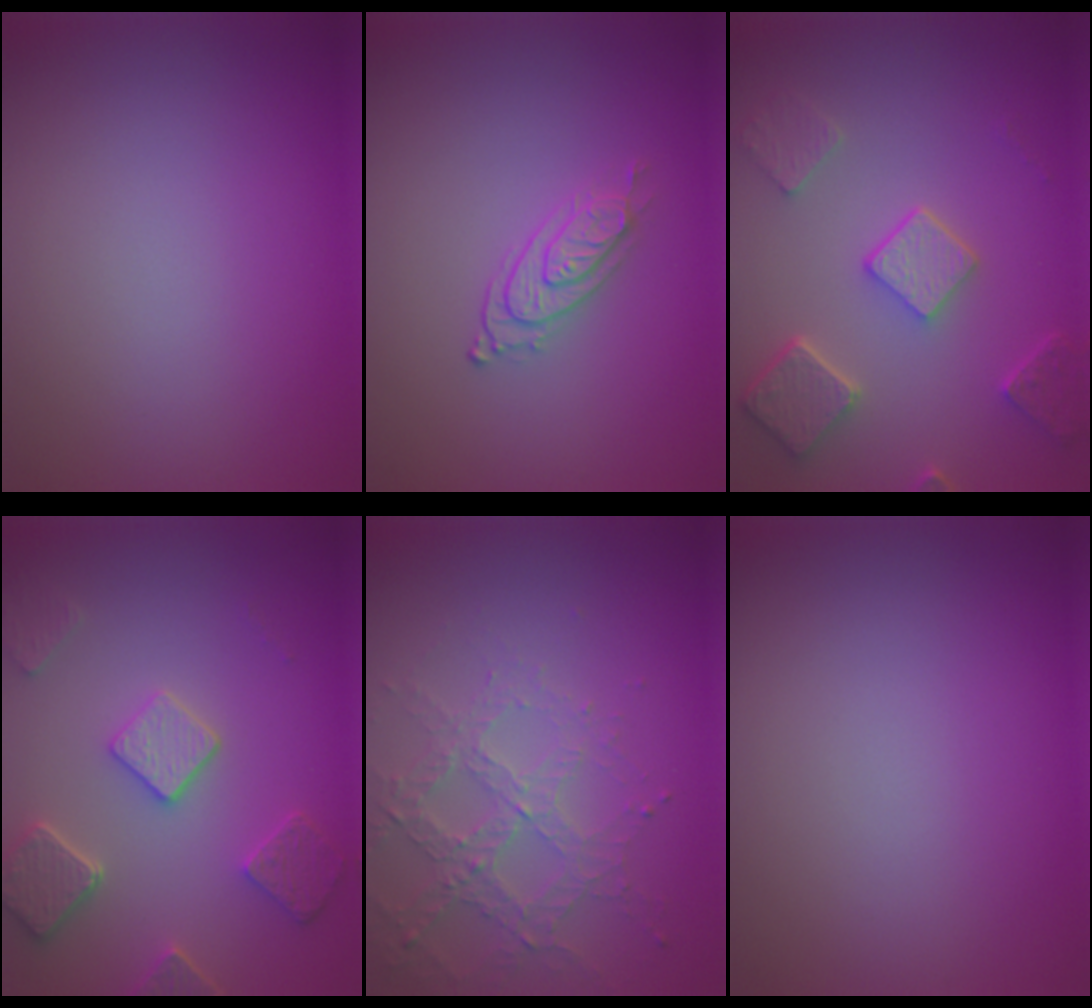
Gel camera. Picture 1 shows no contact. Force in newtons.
{"total": 2.3, "press": 2.0, "slide": 1.1}
{"total": 4.8, "press": 3.7, "slide": 3.0}
{"total": 4.5, "press": 3.7, "slide": 2.6}
{"total": 3.2, "press": 3.0, "slide": 1.2}
{"total": 0.0}